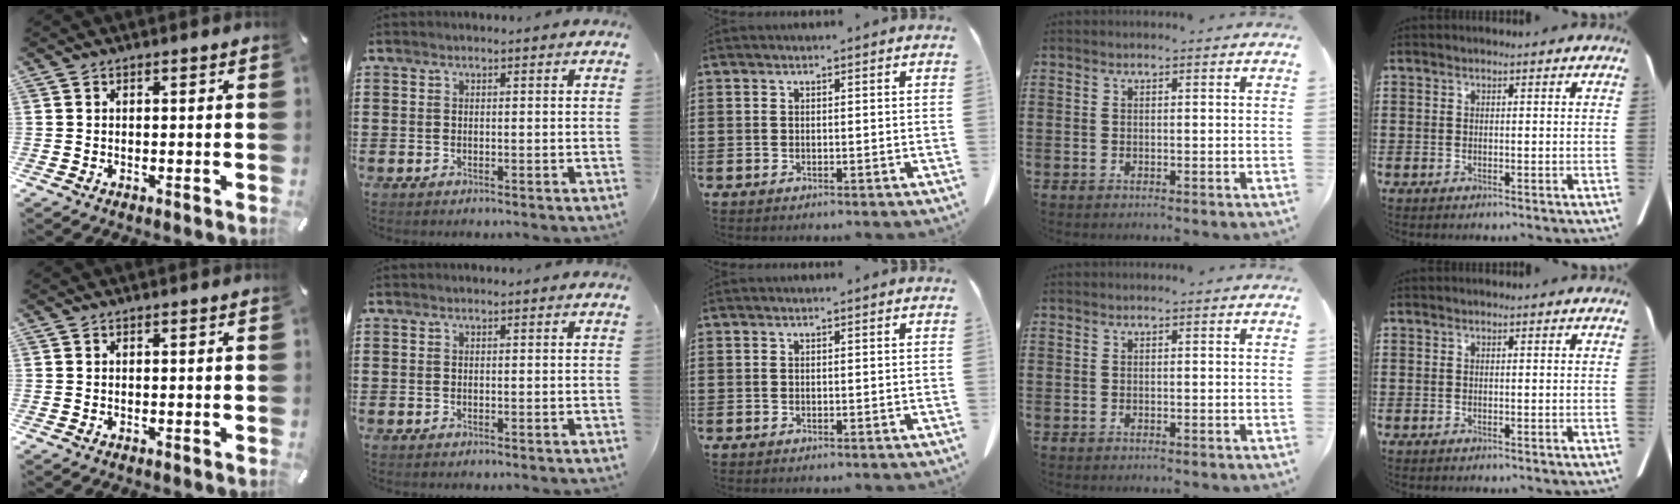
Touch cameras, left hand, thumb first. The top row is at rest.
{}